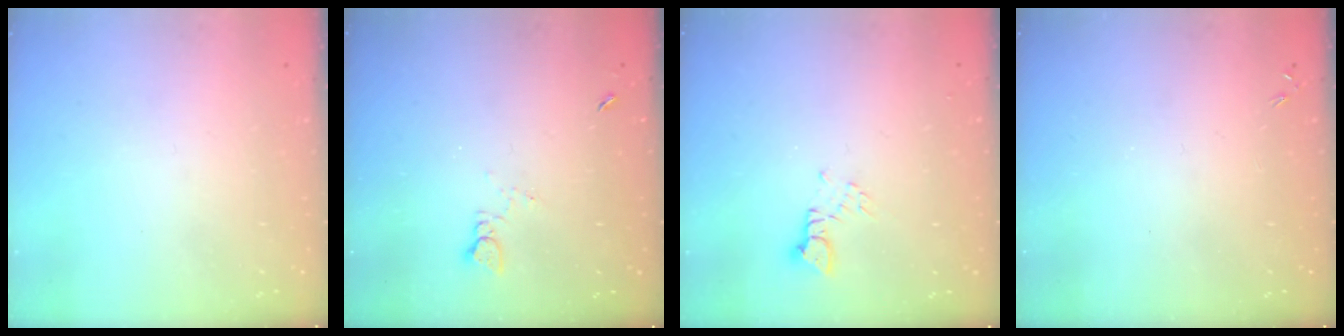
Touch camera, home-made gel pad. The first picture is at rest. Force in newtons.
{"total": 2.1, "press": 2.1, "slide": 0.3}
{"total": 2.4, "press": 2.4, "slide": 0.1}
{"total": 0.0}